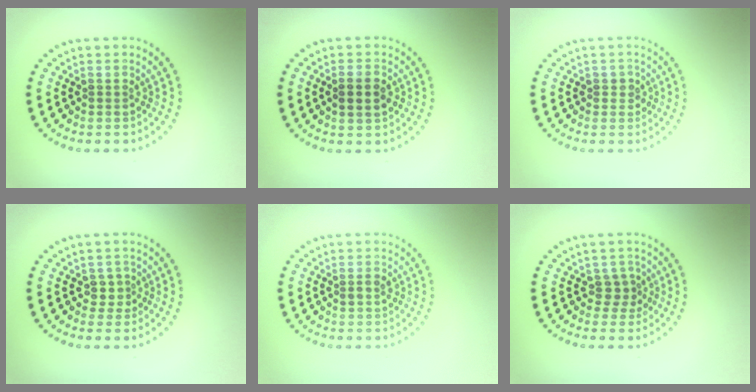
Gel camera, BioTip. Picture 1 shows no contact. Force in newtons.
{"total": 2.3, "press": 2.3, "slide": 0.4}
{"total": 1.3, "press": 1.1, "slide": 0.6}
{"total": 1.4, "press": 1.1, "slide": 0.9}
{"total": 0.9, "press": 0.9, "slide": 0.1}
{"total": 1.9, "press": 1.3, "slide": 1.3}